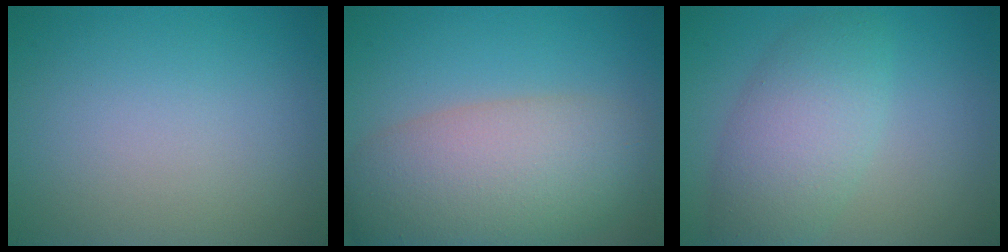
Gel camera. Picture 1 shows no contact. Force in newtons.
{"total": 9.2, "press": 9.2, "slide": 0.4}
{"total": 5.4, "press": 5.4, "slide": 0.2}